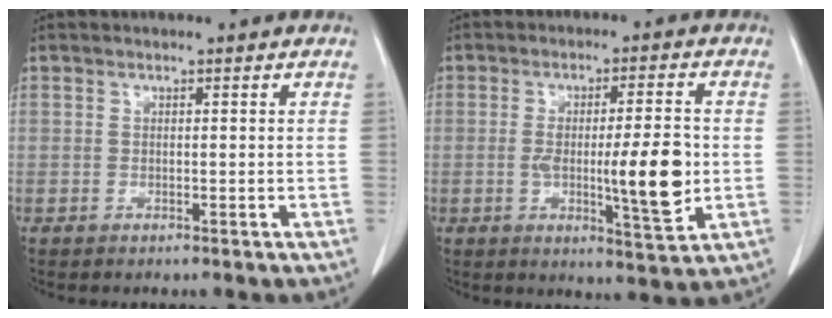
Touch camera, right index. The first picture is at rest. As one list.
[{"total": 10.0, "force": [-1.0, 1.7, 9.9], "torque": [-0.148, -0.008, -0.014]}]